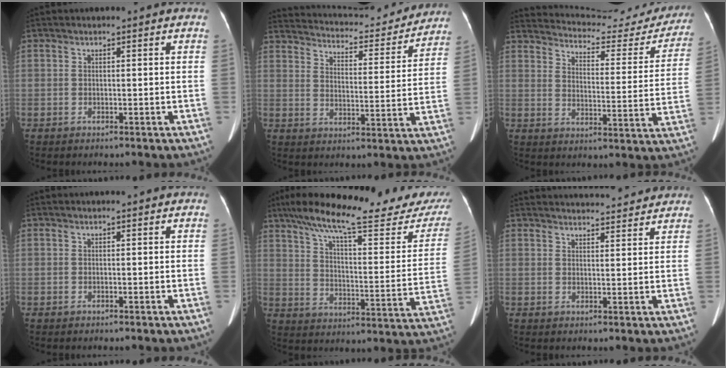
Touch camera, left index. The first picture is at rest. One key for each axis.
{"total": 19.7, "fx": 17.8, "fy": 4.7, "fz": 6.9, "tx": -0.101, "ty": -0.015, "tz": 0.230}
{"total": 22.7, "fx": 21.5, "fy": 4.3, "fz": 5.9, "tx": -0.080, "ty": -0.065, "tz": 0.260}
{"total": 0.9, "fx": 0.8, "fy": 0.0, "fz": 0.5, "tx": -0.010, "ty": 0.004, "tz": 0.008}
{"total": 28.1, "fx": 22.7, "fy": 3.0, "fz": 16.2, "tx": -0.250, "ty": -0.041, "tz": 0.303}
{"total": 12.4, "fx": 12.0, "fy": 1.3, "fz": 2.8, "tx": -0.026, "ty": 0.008, "tz": 0.146}